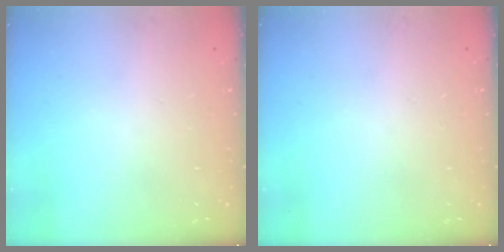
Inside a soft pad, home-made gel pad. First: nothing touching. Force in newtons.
{"total": 0.0}